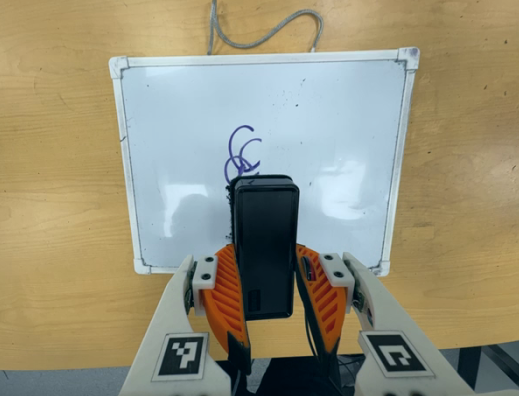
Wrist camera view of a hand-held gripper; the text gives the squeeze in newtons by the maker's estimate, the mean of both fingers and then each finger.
{"total": 5.2, "left": 4.3, "right": 6.0}